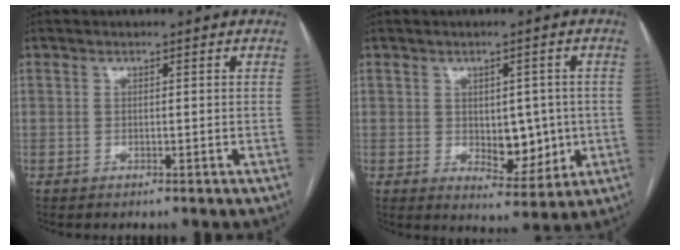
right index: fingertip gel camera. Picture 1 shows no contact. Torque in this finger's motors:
{"motor_torque": [0.91, 0.82, 0.10, 0.03]}